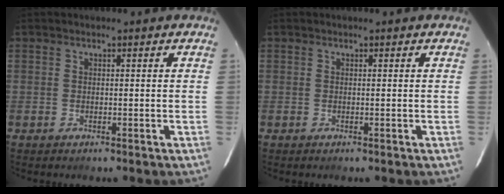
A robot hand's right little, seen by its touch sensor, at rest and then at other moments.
{"total": 0.0}